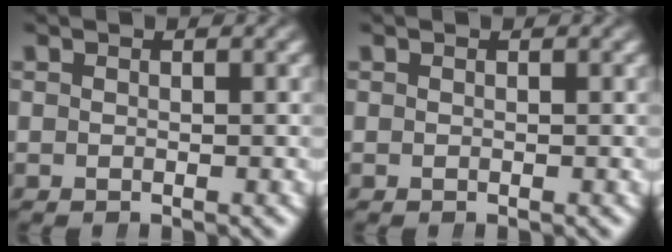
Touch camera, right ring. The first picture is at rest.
{"total": 0.0}